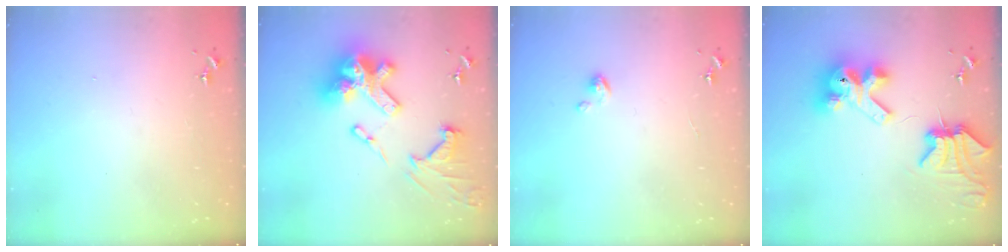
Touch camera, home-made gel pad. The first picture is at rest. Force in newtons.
{"total": 26.3, "press": 26.1, "slide": 2.5}
{"total": 2.7, "press": 2.7, "slide": 0.2}
{"total": 14.5, "press": 14.4, "slide": 1.7}